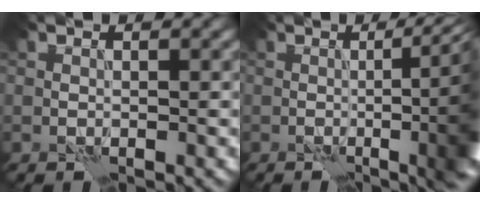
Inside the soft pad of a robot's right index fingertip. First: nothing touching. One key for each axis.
{"total": 13.7, "fx": -0.3, "fy": 5.0, "fz": 12.7, "tx": -0.090, "ty": 0.020, "tz": -0.009}